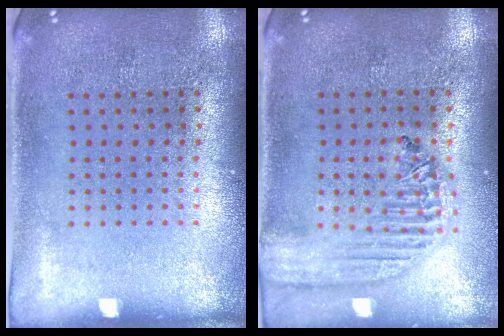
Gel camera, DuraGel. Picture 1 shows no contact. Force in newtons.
{"total": 2.0, "press": 1.8, "slide": 0.9}